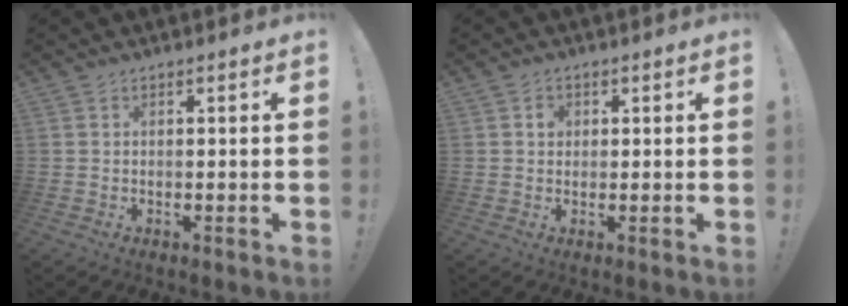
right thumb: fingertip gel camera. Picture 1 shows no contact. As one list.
[{"total": 1.9, "force": [0.4, 1.7, 0.7], "torque": [0.002, -0.002, 0.002]}]